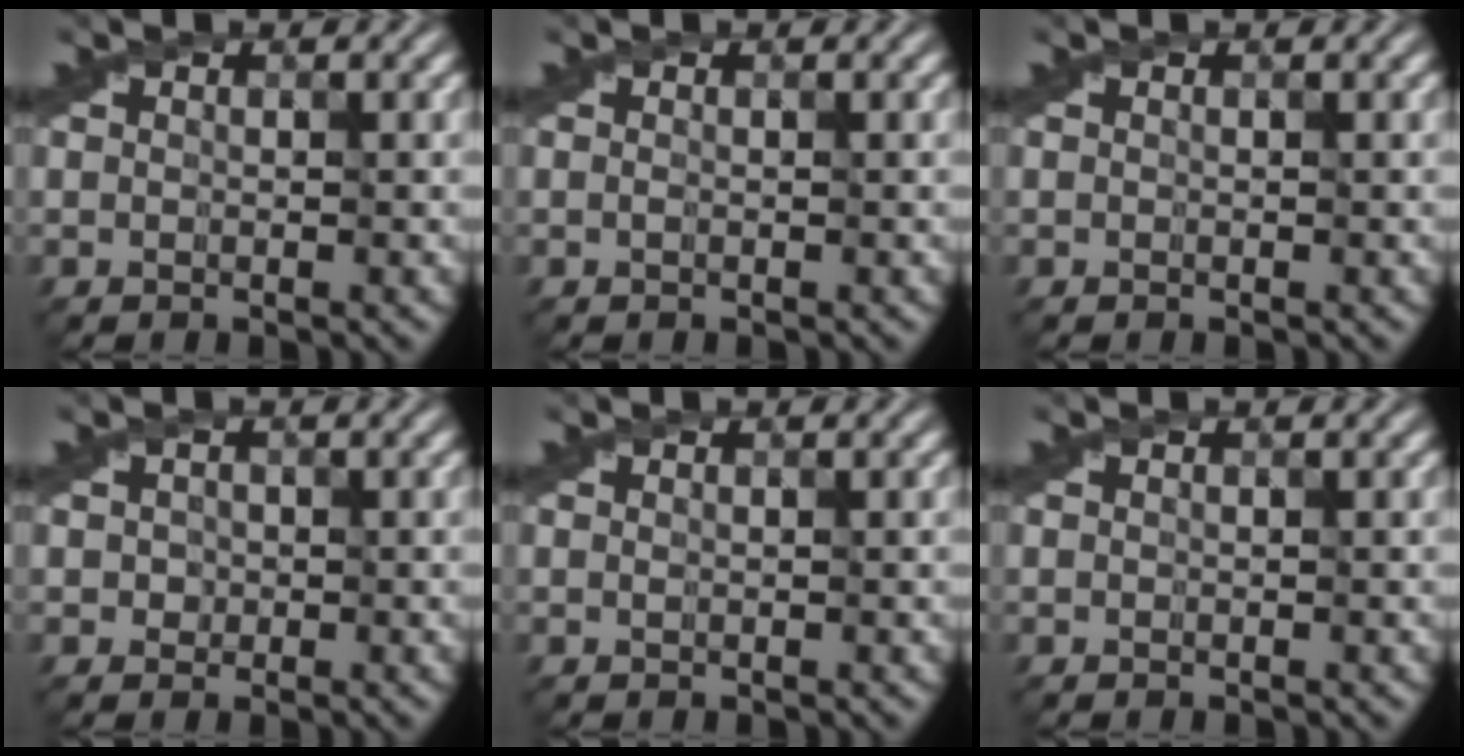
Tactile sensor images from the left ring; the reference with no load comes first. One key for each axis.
{"total": 0.0}
{"total": 0.0}
{"total": 1.0, "fx": 0.2, "fy": 1.0, "fz": 0.1, "tx": 0.010, "ty": -0.001, "tz": -0.001}
{"total": 0.0}
{"total": 0.0}